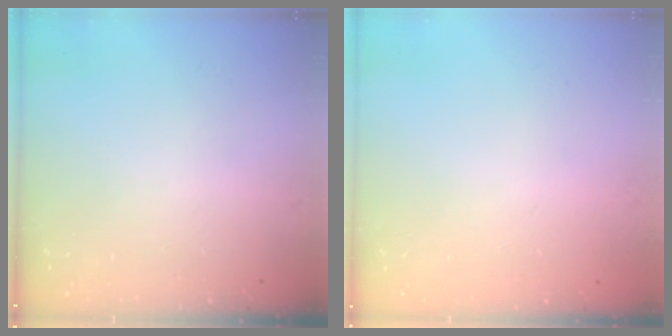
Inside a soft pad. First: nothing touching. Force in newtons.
{"total": 0.0}